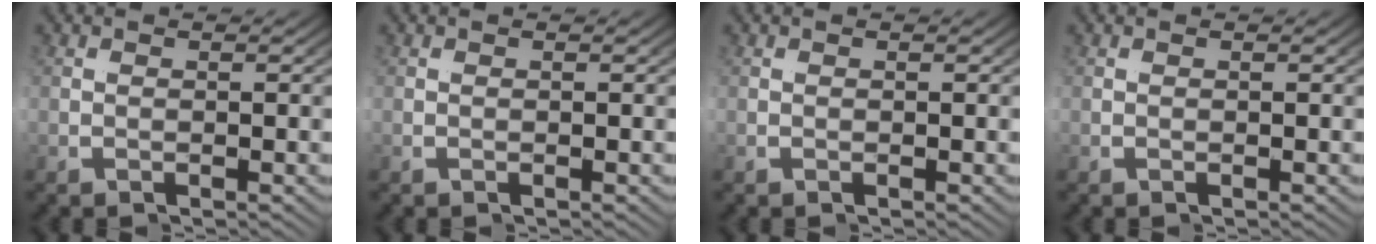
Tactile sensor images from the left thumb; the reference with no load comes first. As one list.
[{"total": 0.0}, {"total": 0.0}, {"total": 0.0}]